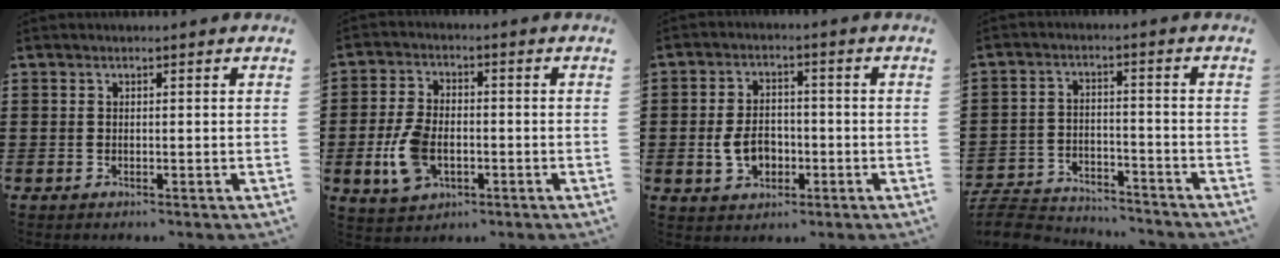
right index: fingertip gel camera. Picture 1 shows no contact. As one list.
[{"total": 7.1, "force": [-2.1, 4.2, 5.4], "torque": [-0.127, 0.003, -0.043]}, {"total": 5.8, "force": [-1.4, 4.0, 3.9], "torque": [-0.082, 0.002, -0.031]}, {"total": 6.0, "force": [-5.9, 0.8, 0.9], "torque": [-0.032, 0.004, -0.120]}]